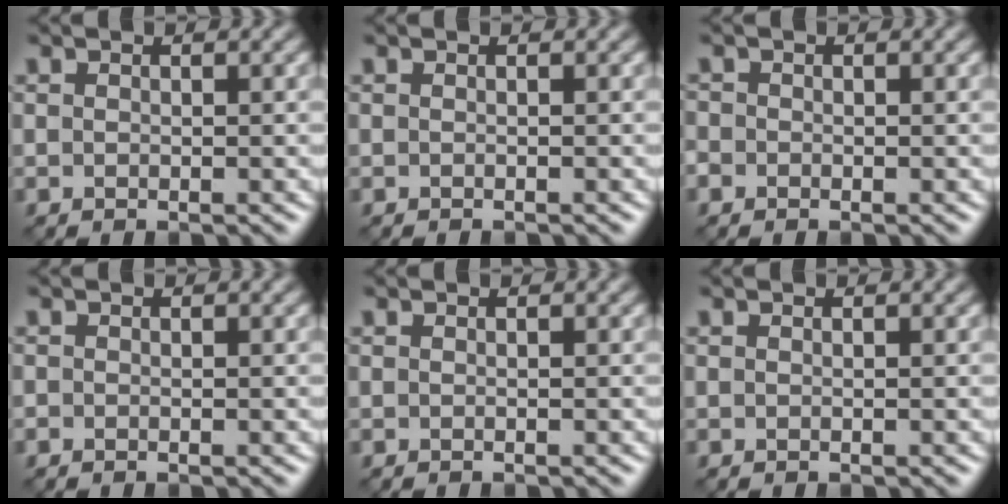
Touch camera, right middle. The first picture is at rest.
{"total": 0.6, "force": [-0.6, 0.1, 0.2], "torque": [0.002, -0.001, -0.010]}
{"total": 0.8, "force": [-0.4, 0.7, 0.1], "torque": [0.003, -0.003, -0.011]}
{"total": 0.0}
{"total": 0.0}
{"total": 0.0}